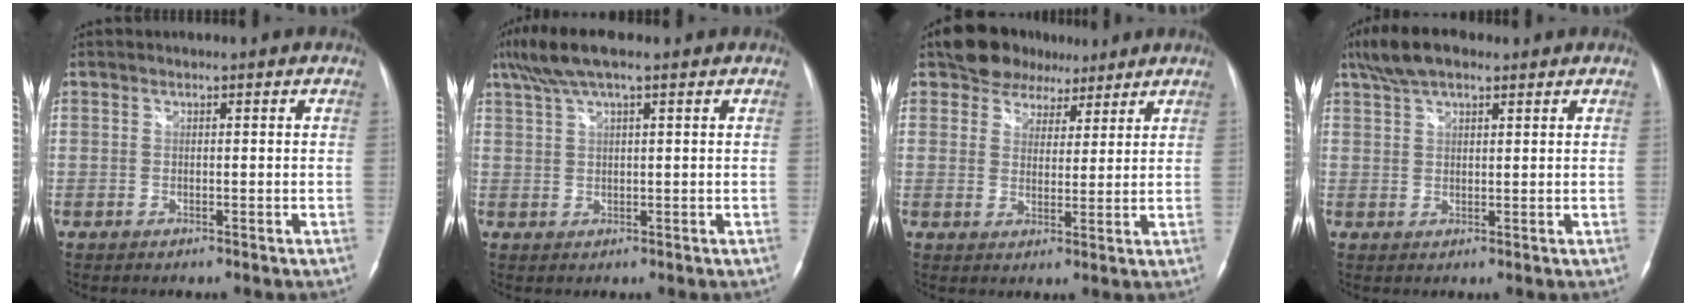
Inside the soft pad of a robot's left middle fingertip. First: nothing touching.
{"total": 7.3, "force": [5.1, 0.9, 5.2], "torque": [-0.108, 0.037, 0.092]}
{"total": 6.6, "force": [4.9, 4.3, 1.0], "torque": [-0.012, 0.014, 0.081]}
{"total": 6.9, "force": [4.9, 2.4, 4.2], "torque": [-0.090, 0.024, 0.091]}